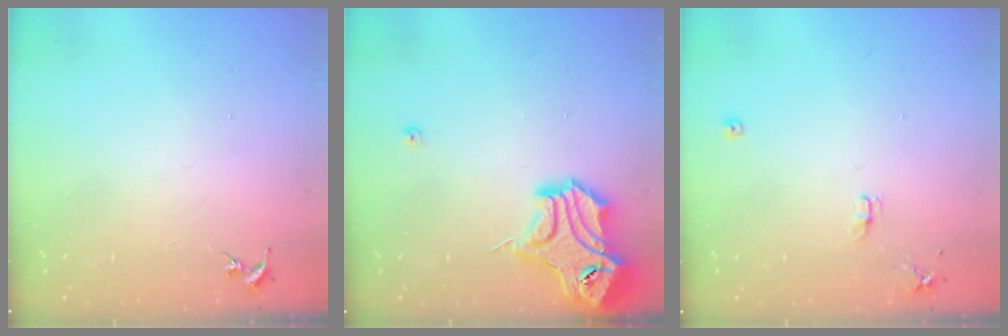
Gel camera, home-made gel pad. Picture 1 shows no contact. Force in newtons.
{"total": 18.1, "press": 17.9, "slide": 2.0}
{"total": 7.2, "press": 7.2, "slide": 0.8}